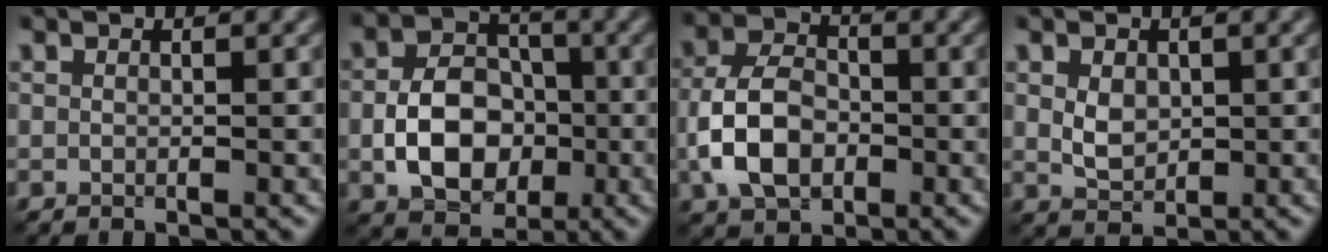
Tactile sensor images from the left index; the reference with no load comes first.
{"total": 6.8, "force": [-1.6, 4.8, 4.5], "torque": [-0.080, 0.001, -0.028]}
{"total": 6.2, "force": [-1.7, 4.1, 4.3], "torque": [-0.092, 0.005, -0.038]}
{"total": 2.3, "force": [0.3, 1.6, 1.6], "torque": [-0.035, -0.002, 0.007]}